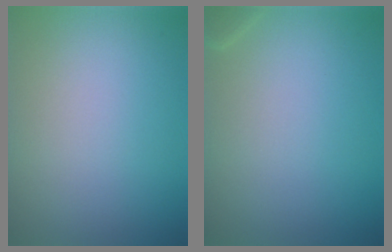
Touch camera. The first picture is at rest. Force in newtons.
{"total": 0.6, "press": 0.6, "slide": 0.0}